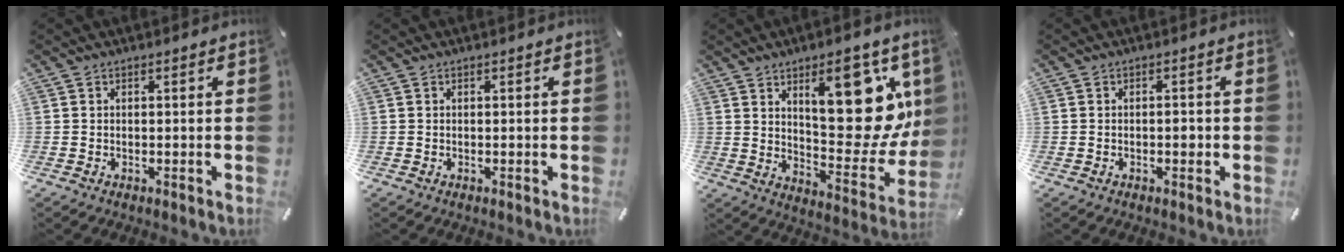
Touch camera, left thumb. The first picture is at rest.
{"total": 0.0}
{"total": 22.3, "force": [9.0, 9.8, 17.9], "torque": [-0.214, -0.067, 0.142]}
{"total": 2.0, "force": [-0.4, 1.0, 1.7], "torque": [-0.023, -0.001, -0.011]}